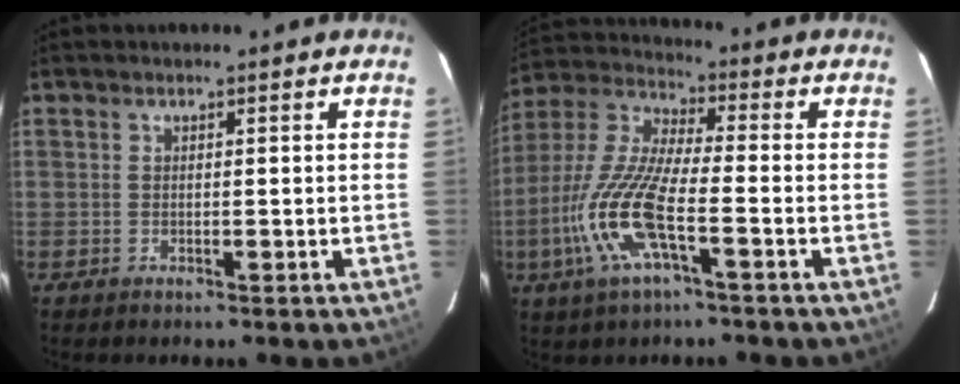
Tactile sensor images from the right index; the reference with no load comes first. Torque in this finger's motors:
{"motor_torque": [1.75, -0.38, 1.01, 0.21]}